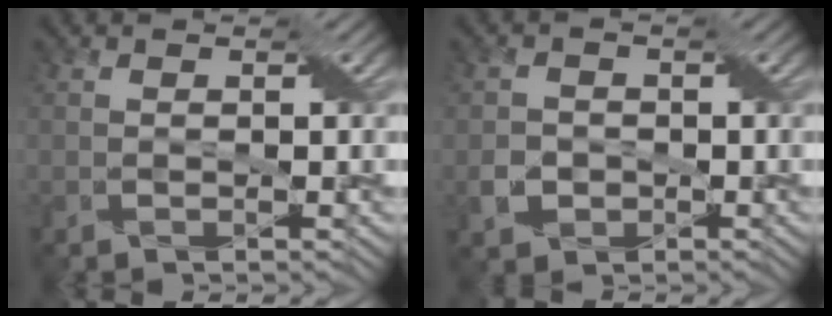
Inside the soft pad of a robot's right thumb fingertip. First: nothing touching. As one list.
[{"total": 2.5, "force": [-1.2, 2.1, 0.5], "torque": [-0.011, -0.005, -0.024]}]